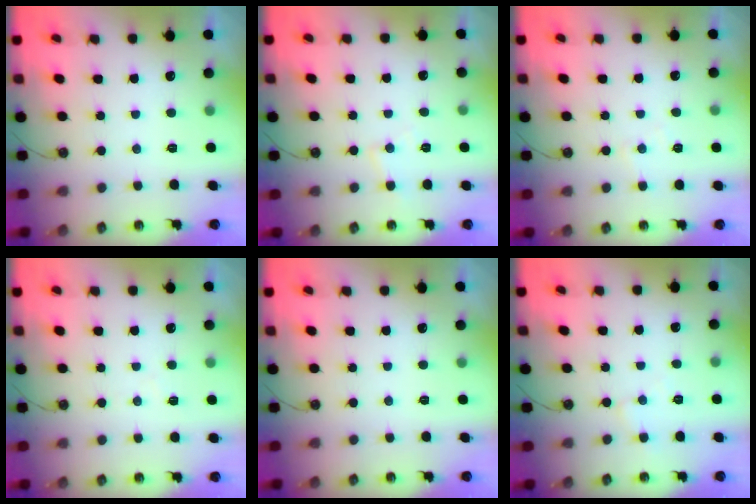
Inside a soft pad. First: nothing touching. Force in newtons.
{"total": 4.8, "press": 4.8, "slide": 0.6}
{"total": 4.6, "press": 4.6, "slide": 0.6}
{"total": 3.3, "press": 3.2, "slide": 0.6}
{"total": 0.0}
{"total": 4.6, "press": 4.5, "slide": 0.6}